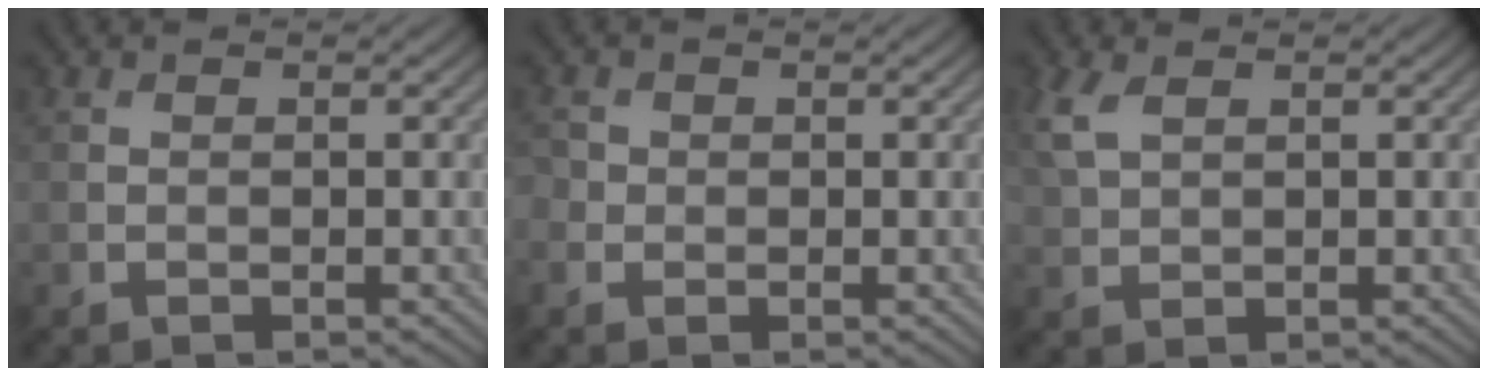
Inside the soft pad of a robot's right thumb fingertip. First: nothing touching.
{"total": 1.5, "force": [-0.1, 1.5, 0.3], "torque": [-0.006, -0.002, -0.005]}
{"total": 4.1, "force": [1.9, 2.2, 2.8], "torque": [-0.087, 0.011, 0.043]}